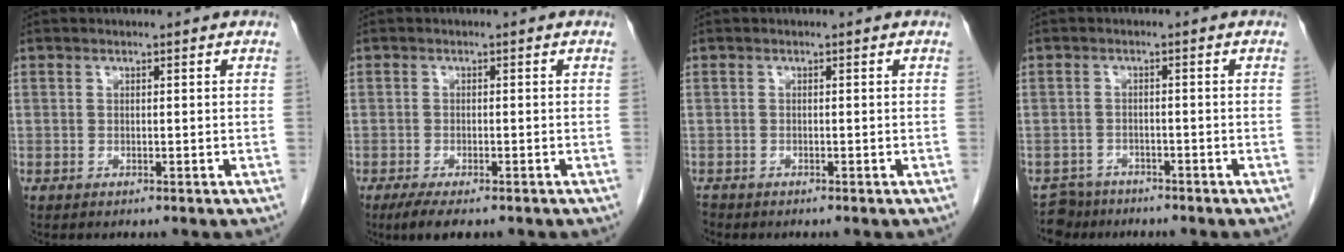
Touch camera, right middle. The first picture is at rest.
{"total": 4.5, "force": [-3.3, 1.3, 2.9], "torque": [-0.051, -0.010, -0.050]}
{"total": 1.3, "force": [-1.1, 0.7, 0.1], "torque": [-0.009, -0.002, -0.019]}
{"total": 4.0, "force": [-3.4, 1.9, -0.7], "torque": [0.012, -0.001, -0.060]}